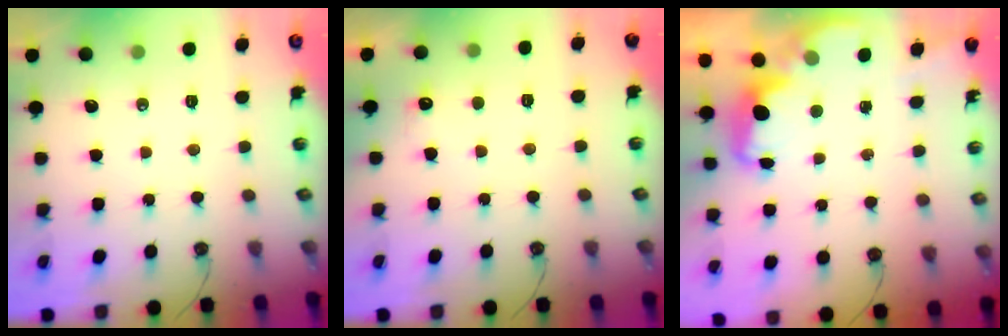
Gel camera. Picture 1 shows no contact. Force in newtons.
{"total": 4.4, "press": 4.3, "slide": 1.1}
{"total": 2.2, "press": 2.1, "slide": 0.6}